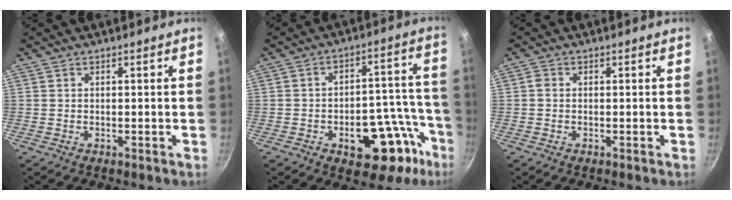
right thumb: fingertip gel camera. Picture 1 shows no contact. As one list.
[{"total": 19.2, "force": [-8.5, 11.0, 13.2], "torque": [-0.094, 0.059, -0.104]}, {"total": 1.0, "force": [-0.1, 0.9, 0.5], "torque": [-0.011, 0.006, -0.003]}]